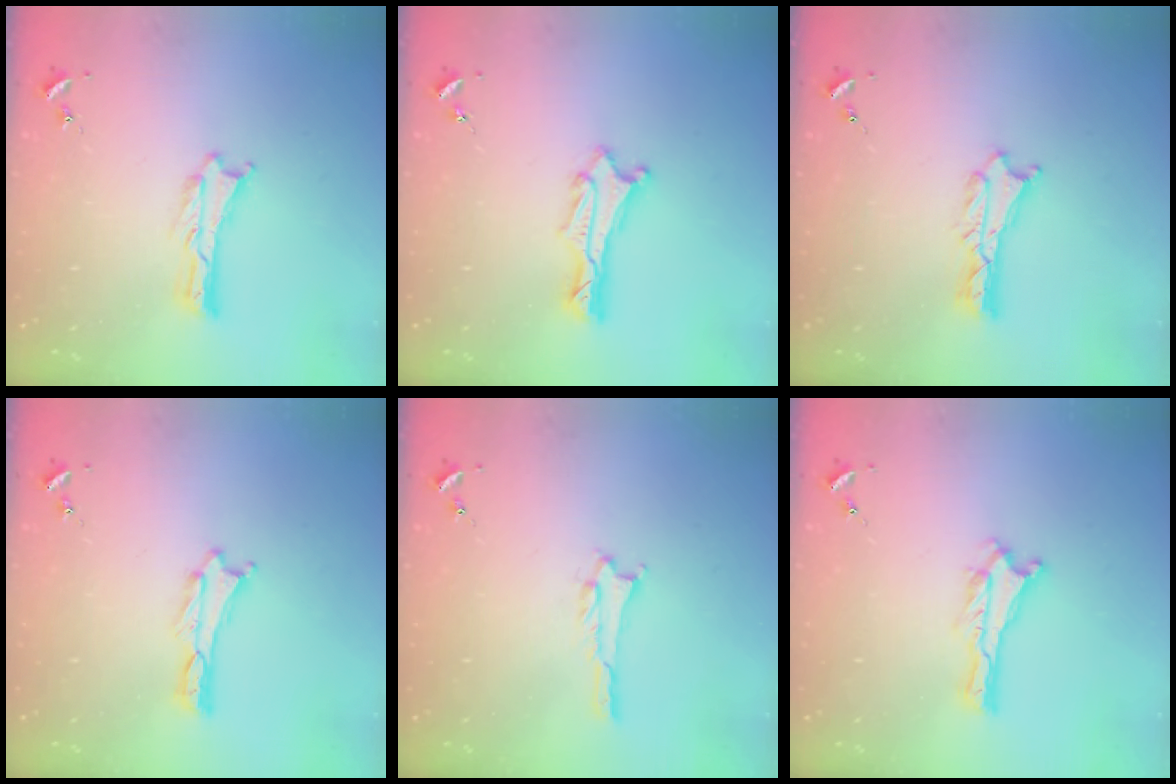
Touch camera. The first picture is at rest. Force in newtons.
{"total": 1.3, "press": 1.3, "slide": 0.1}
{"total": 1.3, "press": 1.3, "slide": 0.1}
{"total": 0.0}
{"total": 0.5, "press": 0.5, "slide": 0.1}
{"total": 0.0}